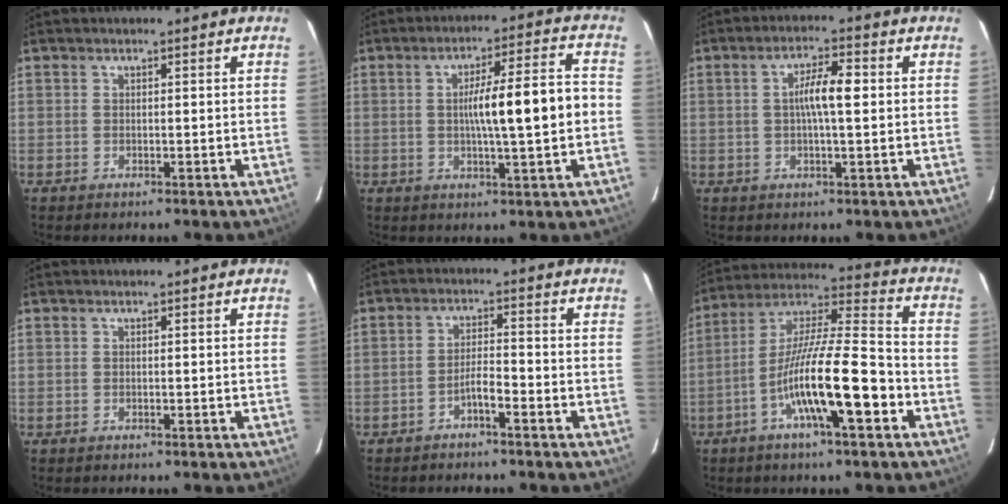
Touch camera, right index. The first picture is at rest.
{"total": 10.9, "force": [-0.5, 0.4, 10.9], "torque": [-0.168, 0.017, -0.009]}
{"total": 5.3, "force": [0.4, 0.8, 5.3], "torque": [-0.095, 0.012, 0.005]}
{"total": 0.0}
{"total": 3.1, "force": [-2.1, 0.2, 2.3], "torque": [-0.037, 0.006, -0.039]}
{"total": 15.5, "force": [-5.8, 1.6, 14.2], "torque": [-0.259, 0.003, -0.104]}